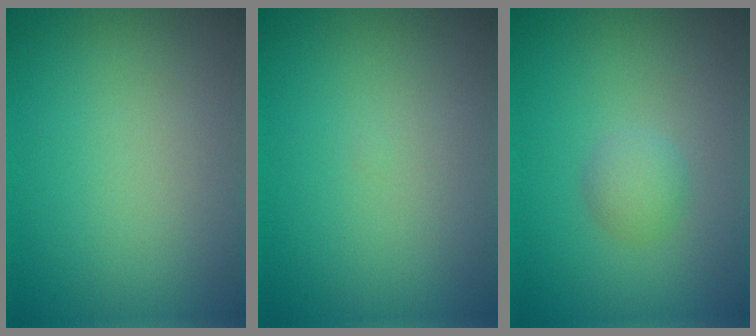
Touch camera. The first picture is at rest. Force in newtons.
{"total": 0.0}
{"total": 1.6, "press": 1.6, "slide": 0.1}